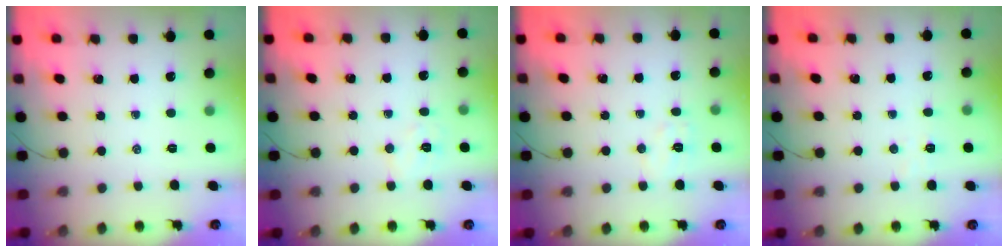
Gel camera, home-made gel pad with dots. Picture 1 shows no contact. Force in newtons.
{"total": 5.4, "press": 5.3, "slide": 1.0}
{"total": 5.7, "press": 5.6, "slide": 1.0}
{"total": 2.4, "press": 2.3, "slide": 0.6}